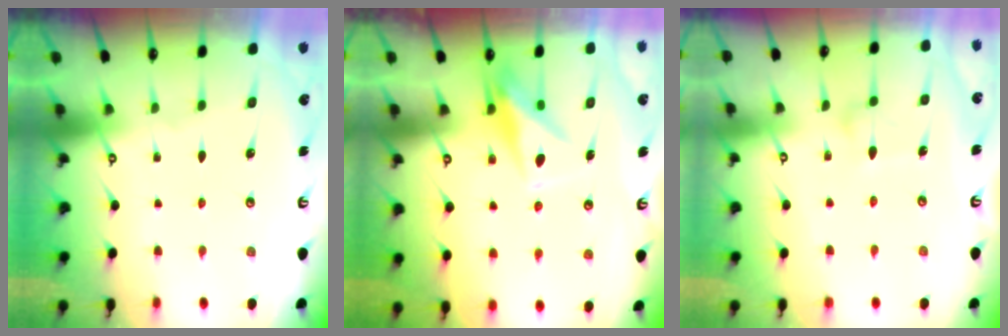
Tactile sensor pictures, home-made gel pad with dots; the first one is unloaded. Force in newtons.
{"total": 8.0, "press": 8.0, "slide": 0.4}
{"total": 7.8, "press": 7.8, "slide": 0.2}